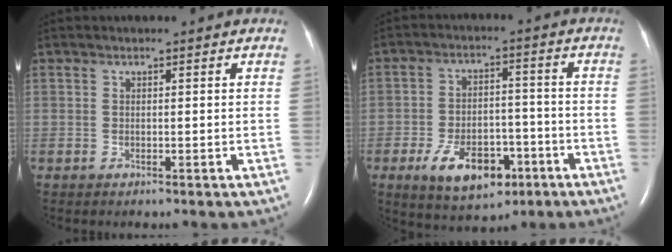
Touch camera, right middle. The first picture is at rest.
{"total": 10.3, "force": [-5.1, 5.5, 7.0], "torque": [-0.124, 0.003, -0.075]}